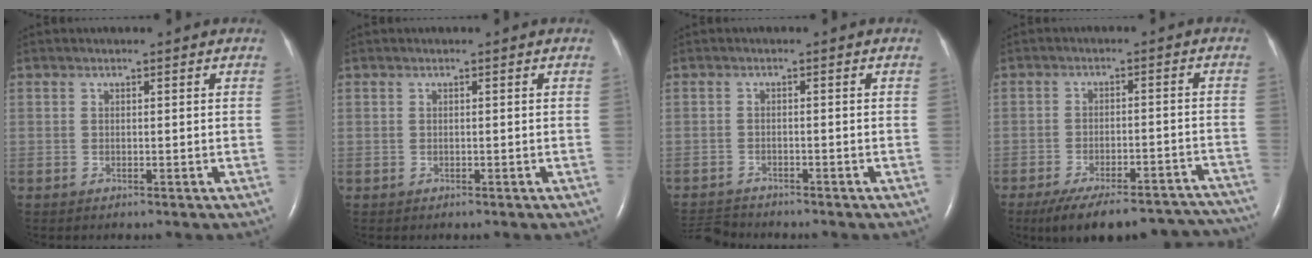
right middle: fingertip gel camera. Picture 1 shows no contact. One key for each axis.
{"total": 0.0}
{"total": 4.0, "fx": -4.0, "fy": 0.4, "fz": -0.1, "tx": 0.001, "ty": -0.016, "tz": -0.071}
{"total": 21.8, "fx": -19.2, "fy": 5.8, "fz": 8.5, "tx": -0.097, "ty": 0.008, "tz": -0.247}